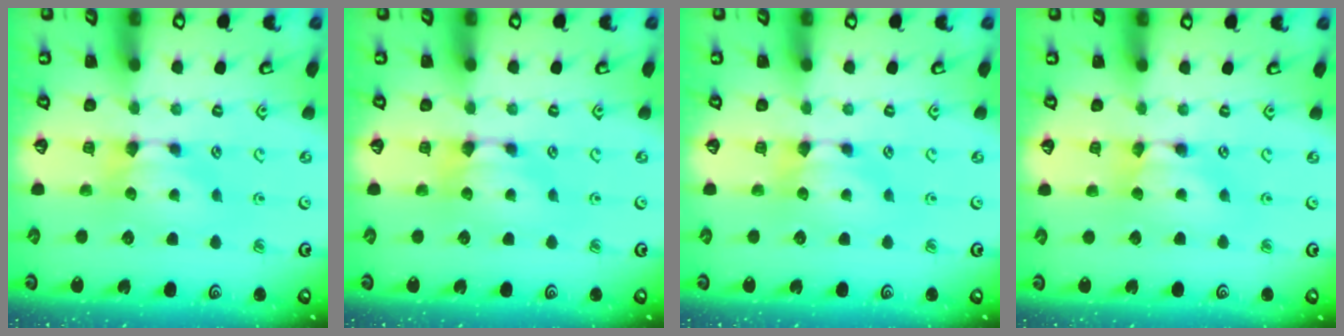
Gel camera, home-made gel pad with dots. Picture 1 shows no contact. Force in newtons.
{"total": 0.0}
{"total": 0.0}
{"total": 1.8, "press": 1.8, "slide": 0.2}